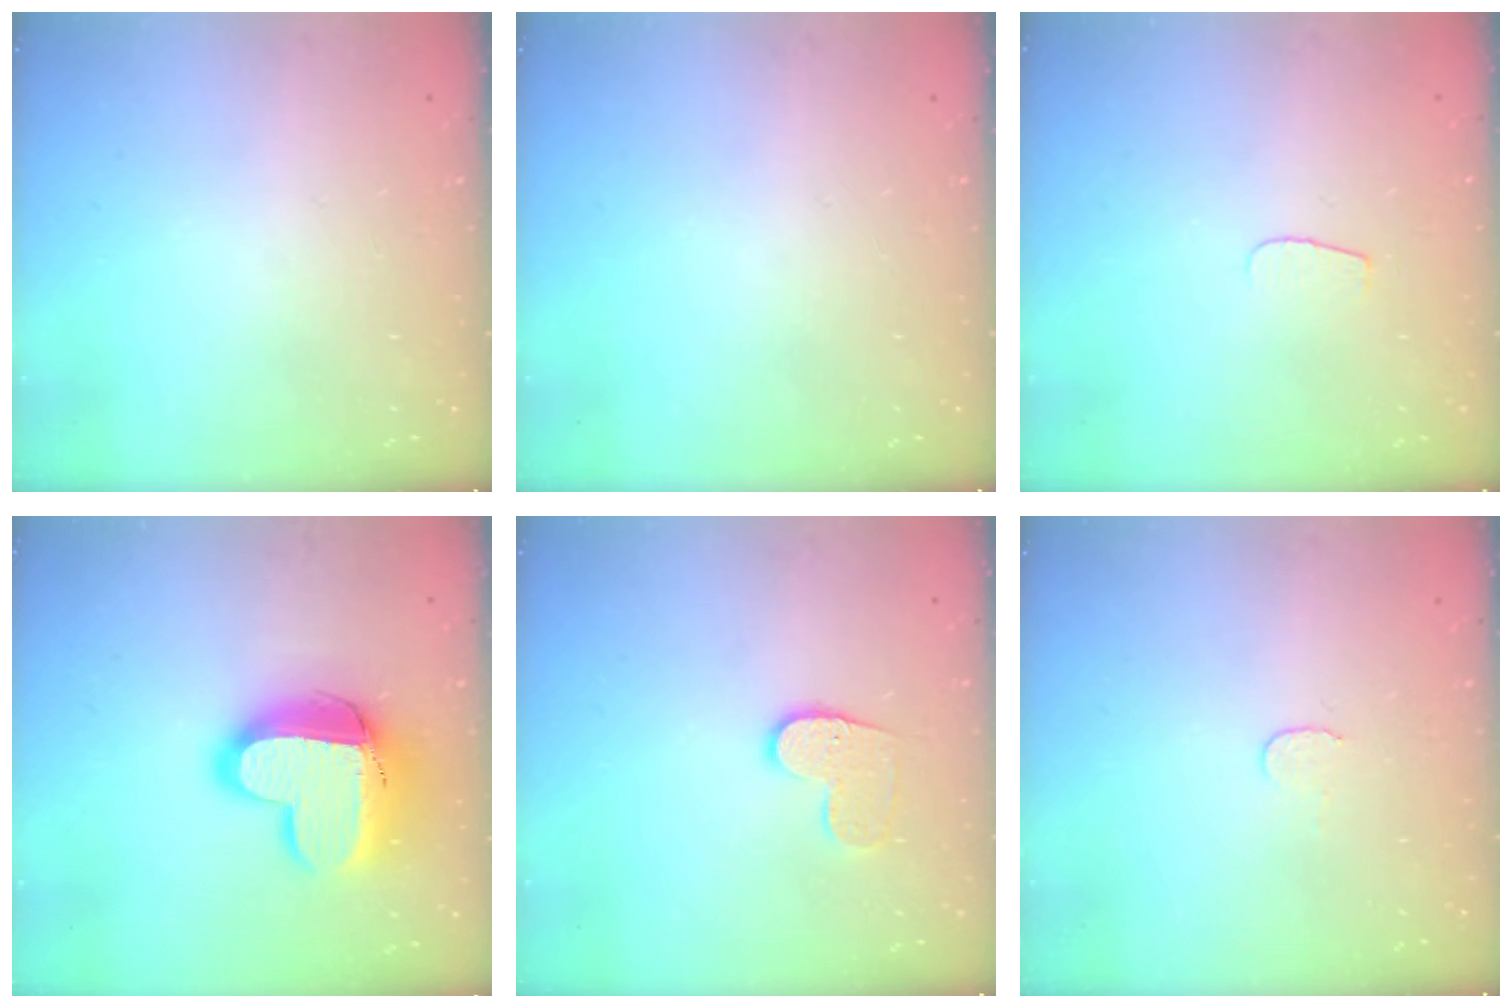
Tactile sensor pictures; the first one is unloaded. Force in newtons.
{"total": 0.0}
{"total": 4.0, "press": 4.0, "slide": 0.4}
{"total": 16.3, "press": 16.2, "slide": 1.4}
{"total": 9.2, "press": 9.2, "slide": 0.3}
{"total": 3.7, "press": 3.7, "slide": 0.3}